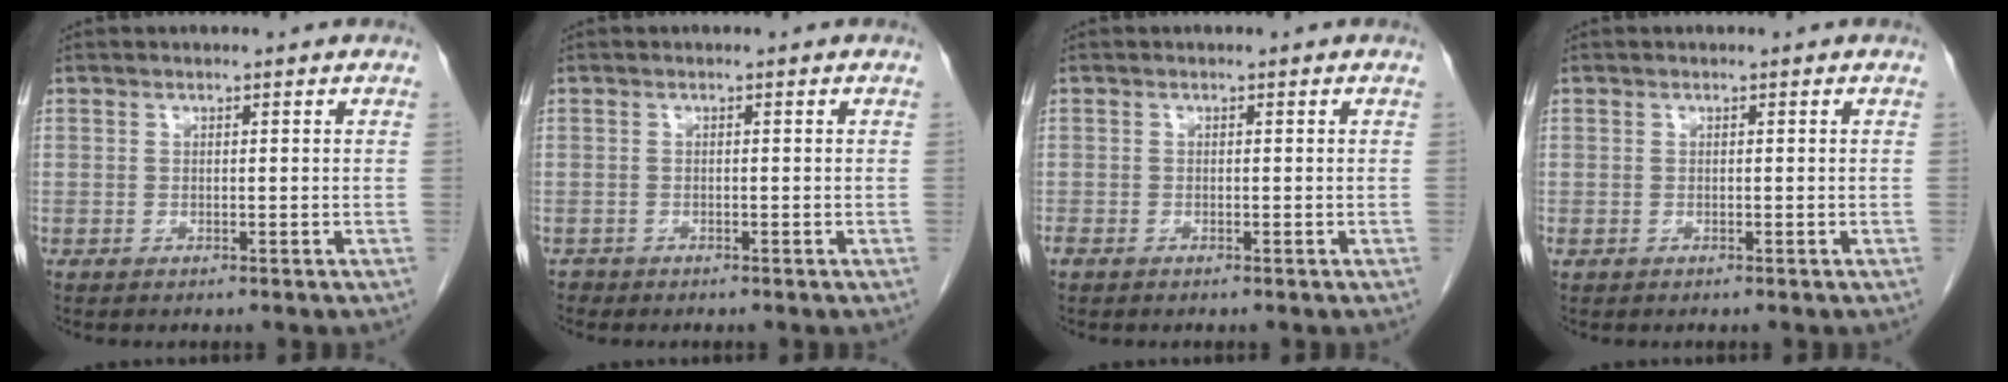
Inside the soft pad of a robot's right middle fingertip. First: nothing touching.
{"total": 0.7, "force": [-0.6, 0.4, -0.1], "torque": [-0.004, 0.002, -0.012]}
{"total": 1.0, "force": [-0.7, 0.5, 0.4], "torque": [-0.015, -0.002, -0.012]}
{"total": 0.0}